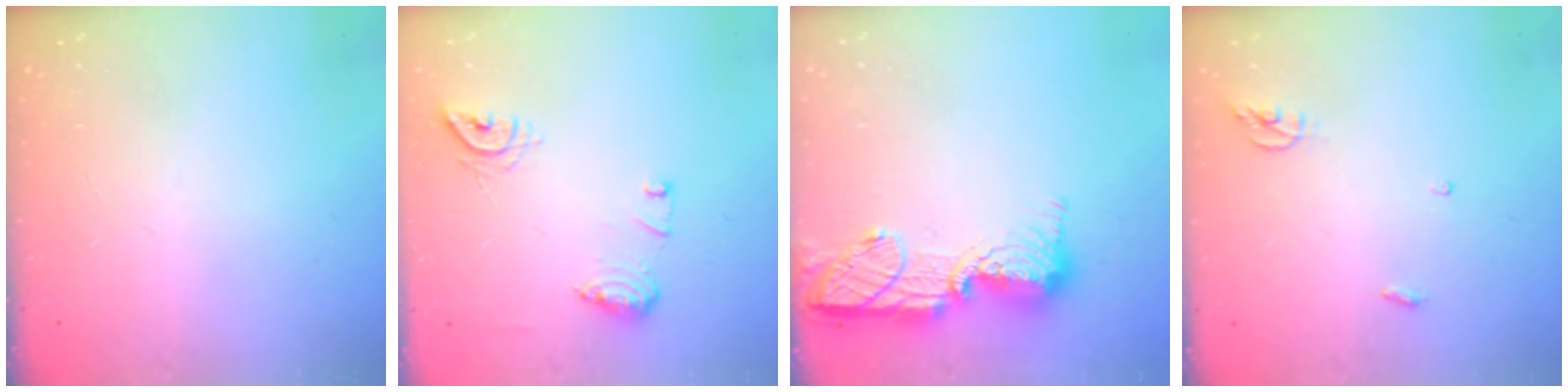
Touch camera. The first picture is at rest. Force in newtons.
{"total": 9.8, "press": 9.8, "slide": 0.6}
{"total": 16.3, "press": 16.3, "slide": 1.3}
{"total": 3.8, "press": 3.7, "slide": 0.2}